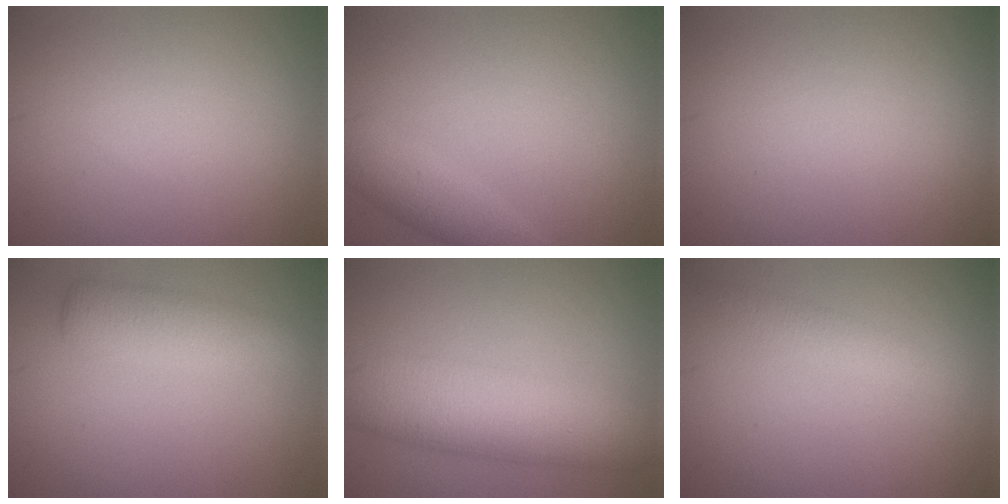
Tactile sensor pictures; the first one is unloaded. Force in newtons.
{"total": 2.6, "press": 2.6, "slide": 0.2}
{"total": 0.0}
{"total": 3.7, "press": 3.7, "slide": 0.1}
{"total": 7.2, "press": 7.2, "slide": 0.2}
{"total": 2.0, "press": 2.0, "slide": 0.1}